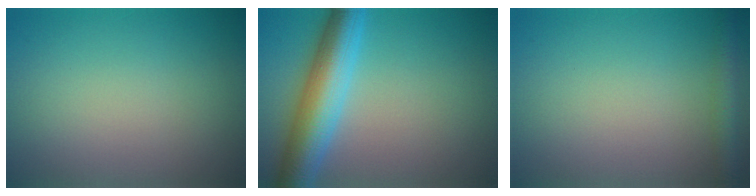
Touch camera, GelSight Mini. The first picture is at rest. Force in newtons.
{"total": 7.1, "press": 7.1, "slide": 0.0}
{"total": 2.6, "press": 2.6, "slide": 0.1}